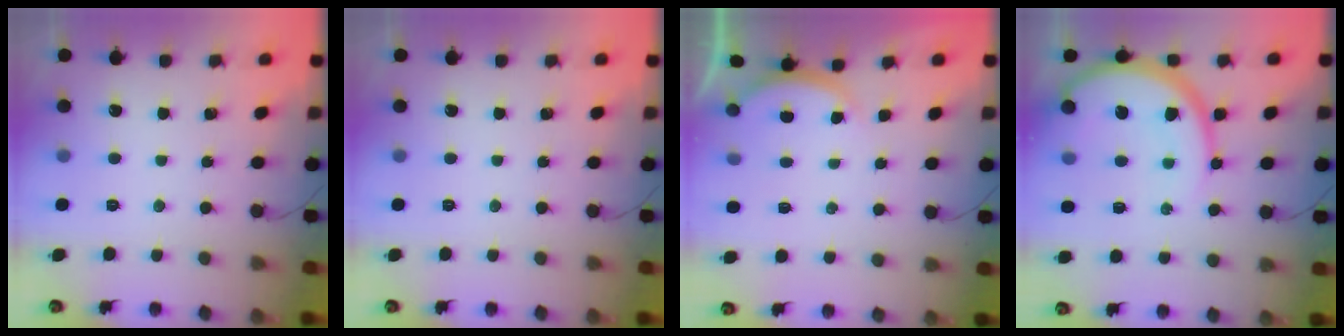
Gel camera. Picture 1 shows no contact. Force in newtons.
{"total": 0.0}
{"total": 2.5, "press": 2.4, "slide": 0.6}
{"total": 15.0, "press": 14.9, "slide": 1.9}